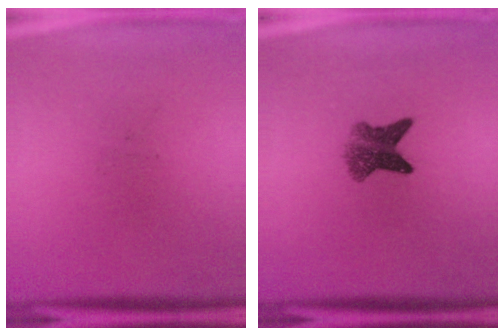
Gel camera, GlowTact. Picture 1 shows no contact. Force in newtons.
{"total": 4.8}